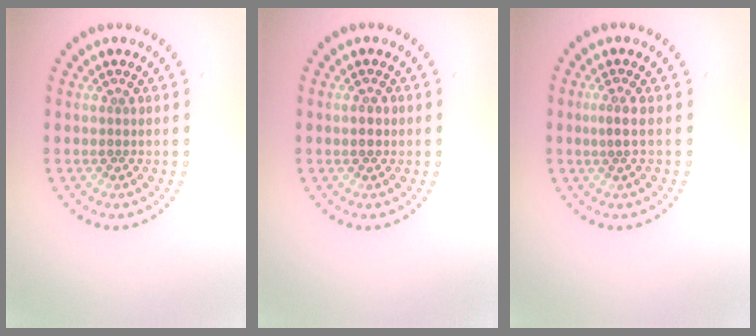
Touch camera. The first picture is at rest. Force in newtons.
{"total": 0.9, "press": 0.9, "slide": 0.0}
{"total": 1.2, "press": 0.6, "slide": 1.0}